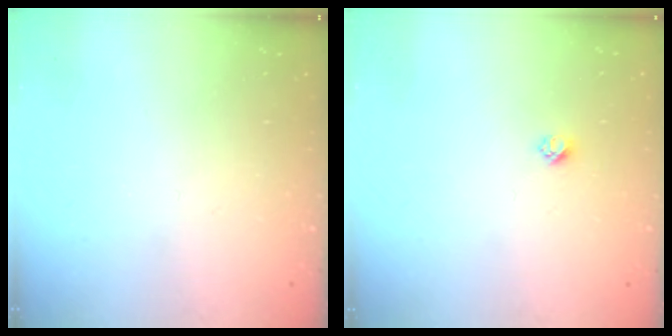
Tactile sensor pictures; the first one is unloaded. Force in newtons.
{"total": 2.4, "press": 2.4, "slide": 0.2}